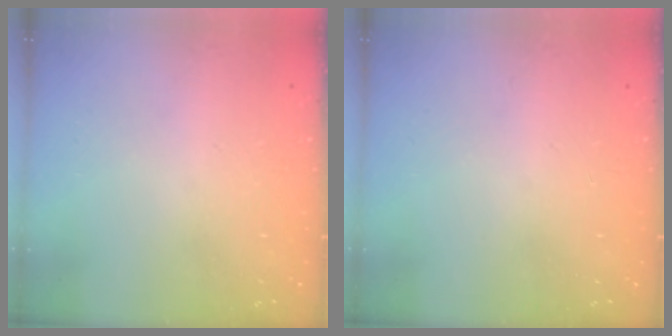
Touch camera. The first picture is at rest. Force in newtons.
{"total": 0.0}